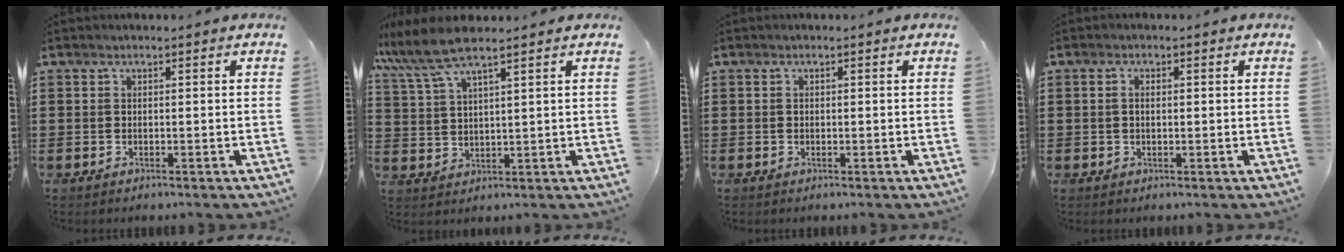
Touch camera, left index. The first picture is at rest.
{"total": 7.1, "force": [5.4, 1.3, 4.3], "torque": [-0.109, -0.011, 0.096]}
{"total": 0.5, "force": [0.0, 0.5, 0.2], "torque": [-0.005, 0.003, 0.001]}
{"total": 1.6, "force": [0.2, 0.9, 1.2], "torque": [-0.028, 0.007, 0.002]}